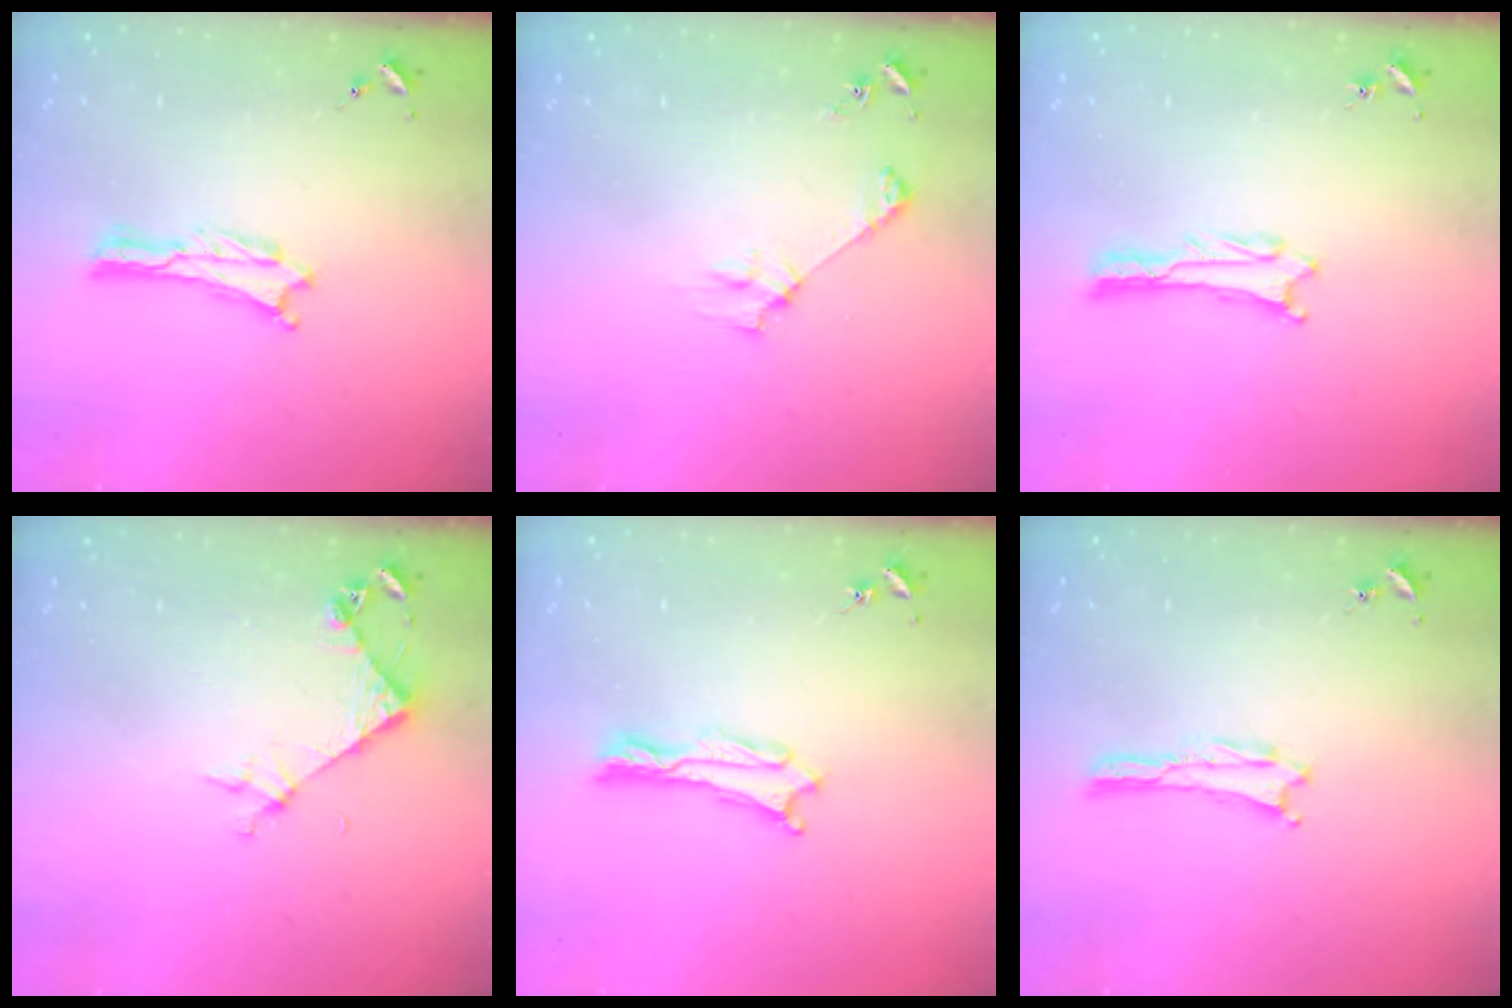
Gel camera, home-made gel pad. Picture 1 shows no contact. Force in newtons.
{"total": 3.6, "press": 3.6, "slide": 0.3}
{"total": 1.0, "press": 1.0, "slide": 0.1}
{"total": 4.6, "press": 4.6, "slide": 0.3}
{"total": 0.7, "press": 0.6, "slide": 0.2}
{"total": 0.0}